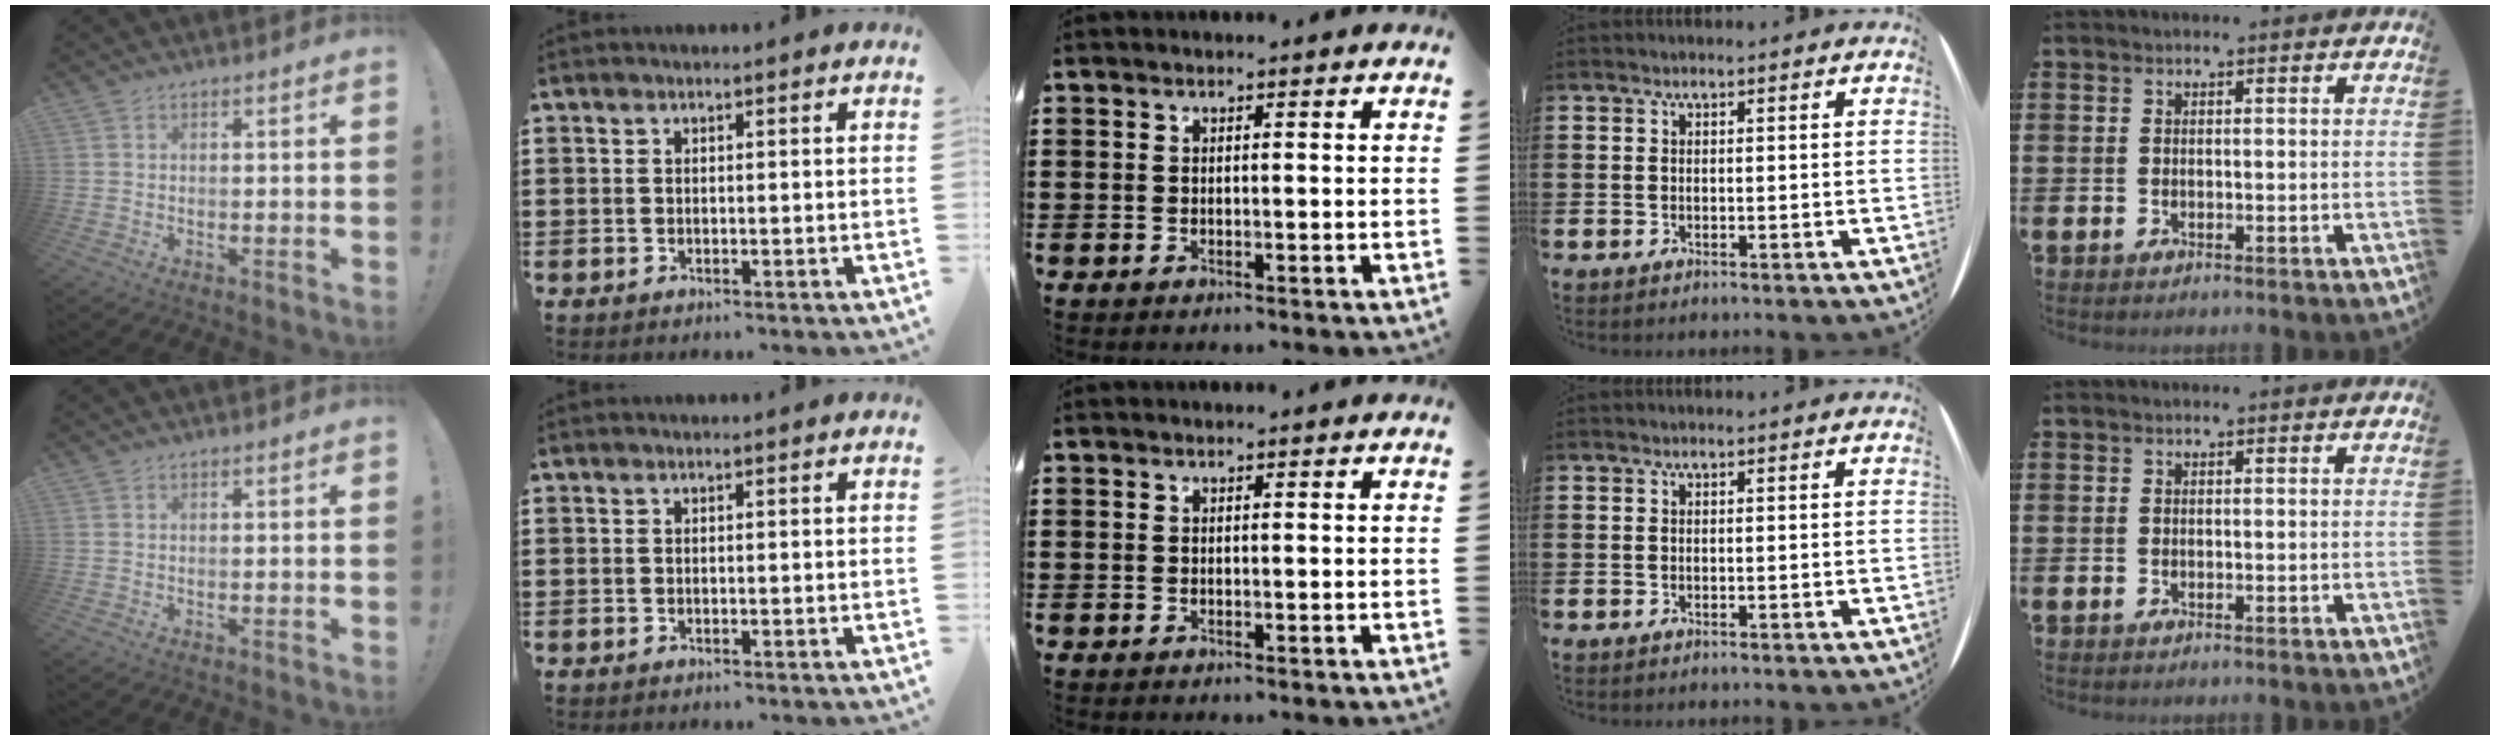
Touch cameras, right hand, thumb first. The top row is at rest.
{}